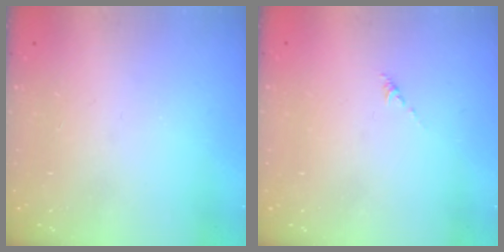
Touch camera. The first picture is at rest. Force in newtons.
{"total": 0.0}